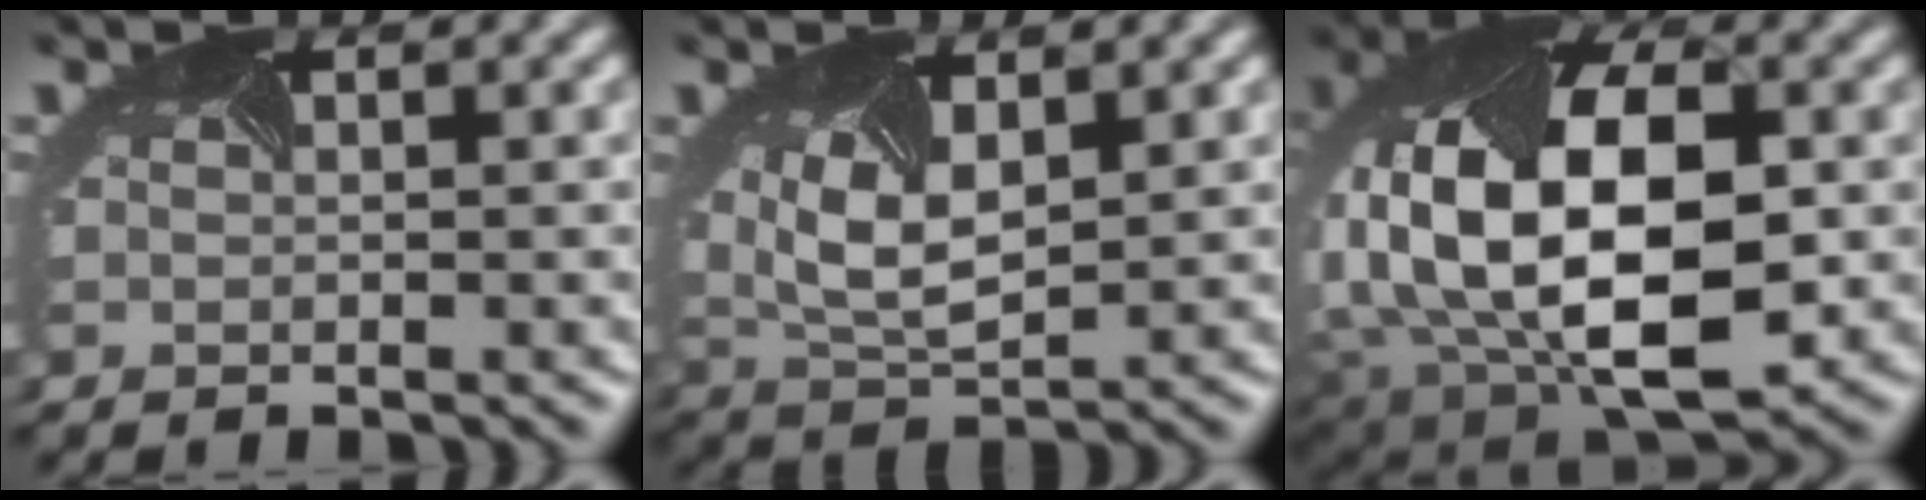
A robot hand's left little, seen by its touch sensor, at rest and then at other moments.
{"total": 6.3, "force": [1.5, 3.3, 5.1], "torque": [-0.113, -0.006, 0.029]}
{"total": 17.0, "force": [-0.4, 10.6, 13.3], "torque": [-0.263, -0.034, 0.013]}